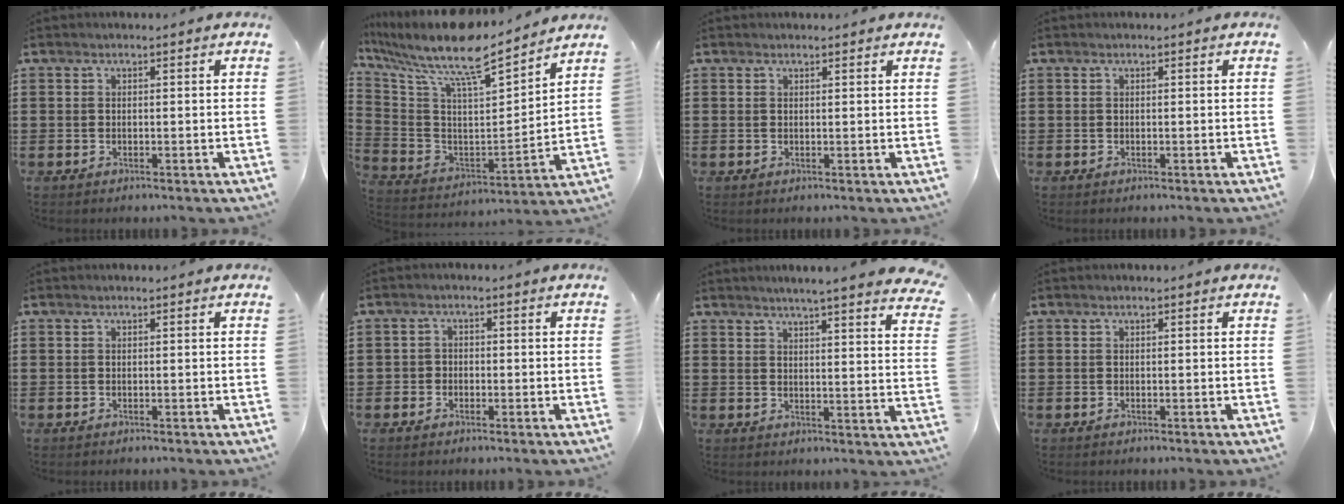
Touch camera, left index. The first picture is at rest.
{"total": 10.9, "force": [9.2, 1.2, 5.7], "torque": [-0.141, -0.075, 0.150]}
{"total": 0.7, "force": [0.7, 0.2, 0.2], "torque": [-0.005, 0.002, 0.013]}
{"total": 0.0}
{"total": 0.0}
{"total": 1.5, "force": [-0.7, 1.3, 0.2], "torque": [-0.008, 0.003, -0.017]}
{"total": 4.0, "force": [3.8, -0.8, 1.0], "torque": [-0.038, -0.024, 0.063]}
{"total": 0.0}